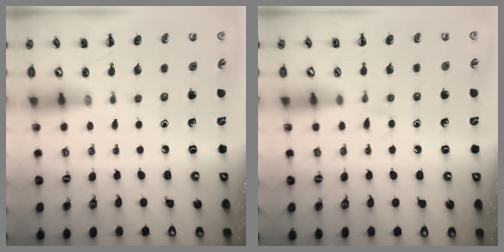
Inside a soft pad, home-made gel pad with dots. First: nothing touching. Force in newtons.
{"total": 2.9, "press": 2.7, "slide": 0.9}